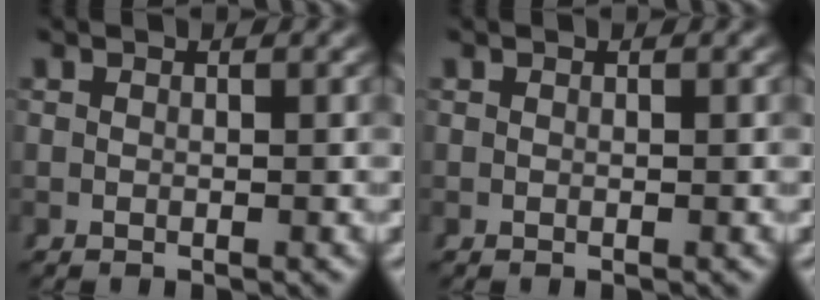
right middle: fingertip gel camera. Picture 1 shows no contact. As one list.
[{"total": 0.0}]